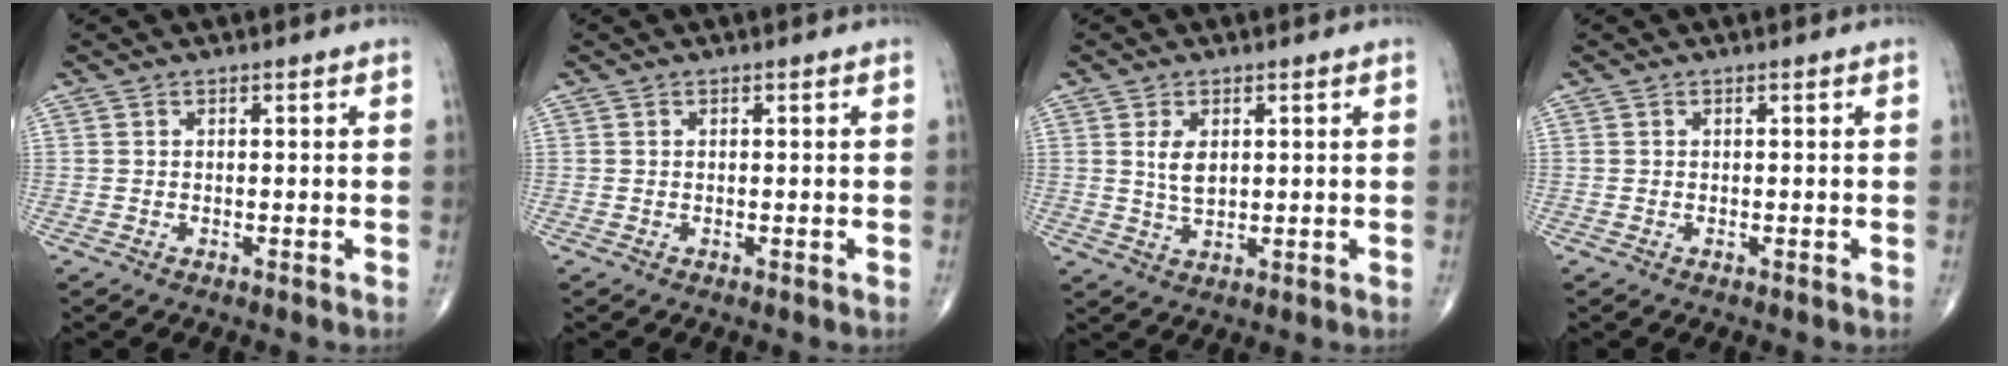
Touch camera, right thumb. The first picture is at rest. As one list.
[{"total": 0.0}, {"total": 4.1, "force": [1.0, 2.3, 3.2], "torque": [-0.056, -0.009, 0.024]}, {"total": 0.0}]